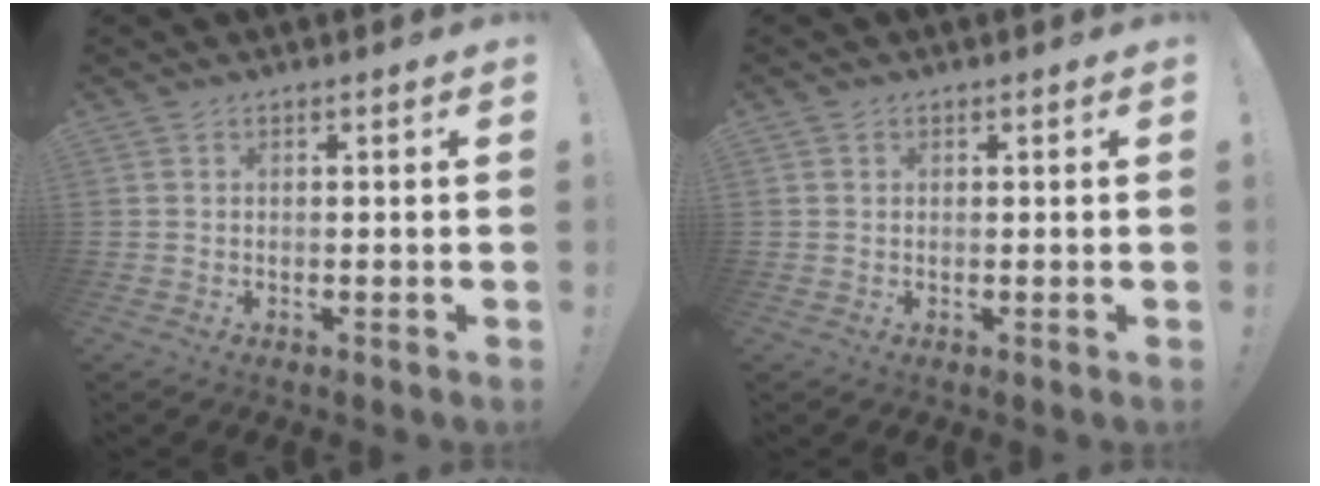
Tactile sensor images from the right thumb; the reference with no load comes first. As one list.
[{"total": 0.6, "force": [0.4, 0.5, -0.1], "torque": [0.009, -0.003, 0.007]}]